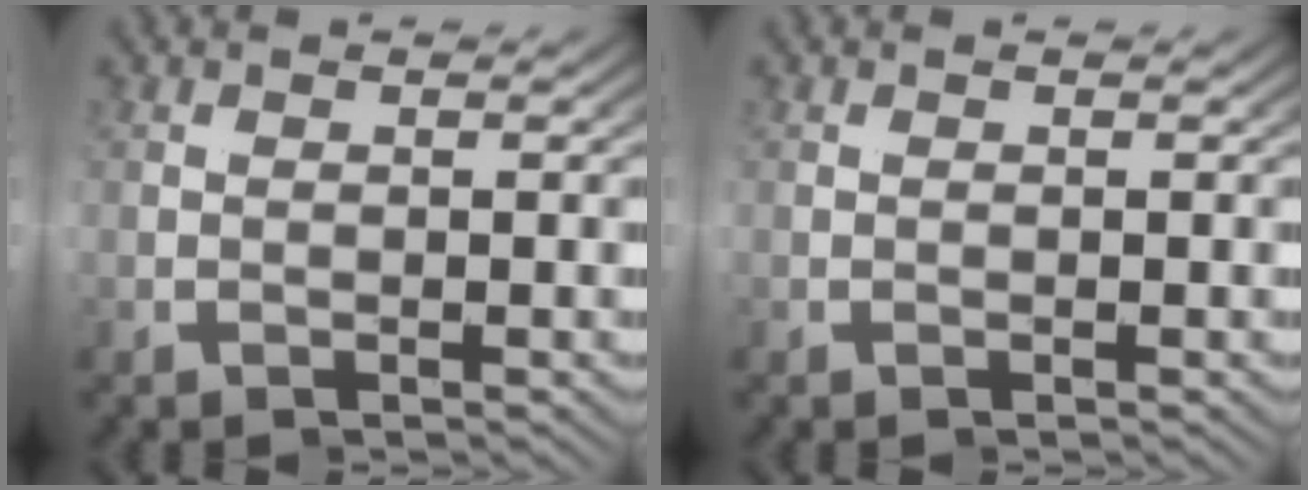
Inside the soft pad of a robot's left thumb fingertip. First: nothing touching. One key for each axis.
{"total": 0.0}